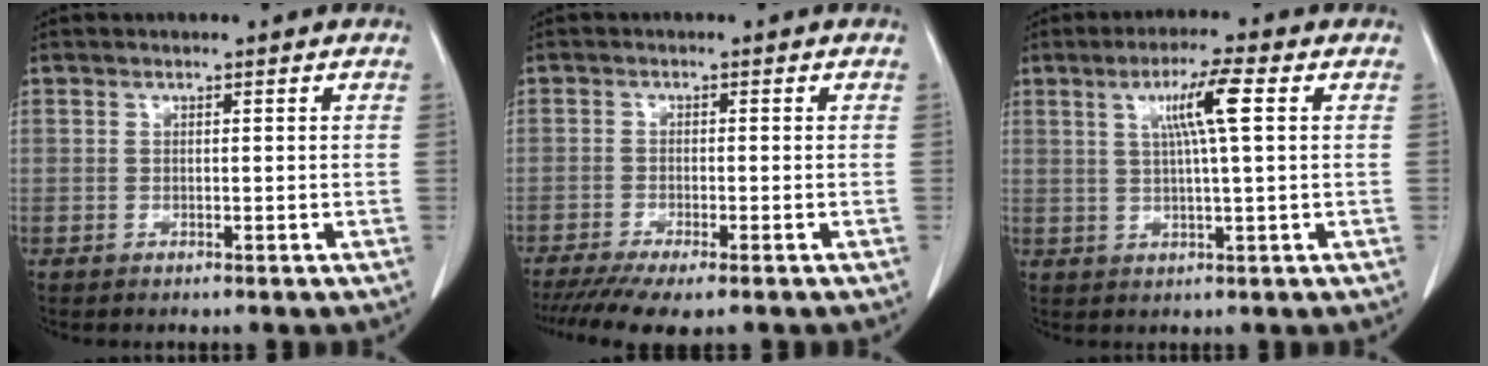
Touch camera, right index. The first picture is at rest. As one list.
[{"total": 7.9, "force": [-6.1, 0.9, 4.8], "torque": [-0.074, -0.016, -0.098]}, {"total": 6.5, "force": [1.9, -0.4, 6.2], "torque": [-0.112, 0.004, 0.034]}]